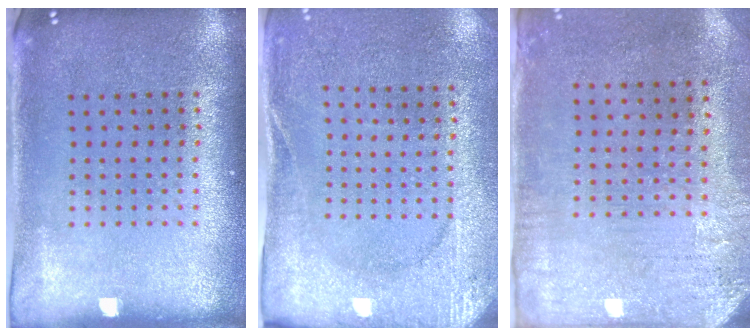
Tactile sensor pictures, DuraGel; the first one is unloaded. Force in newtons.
{"total": 2.6, "press": 2.4, "slide": 0.9}
{"total": 3.1, "press": 2.5, "slide": 1.9}